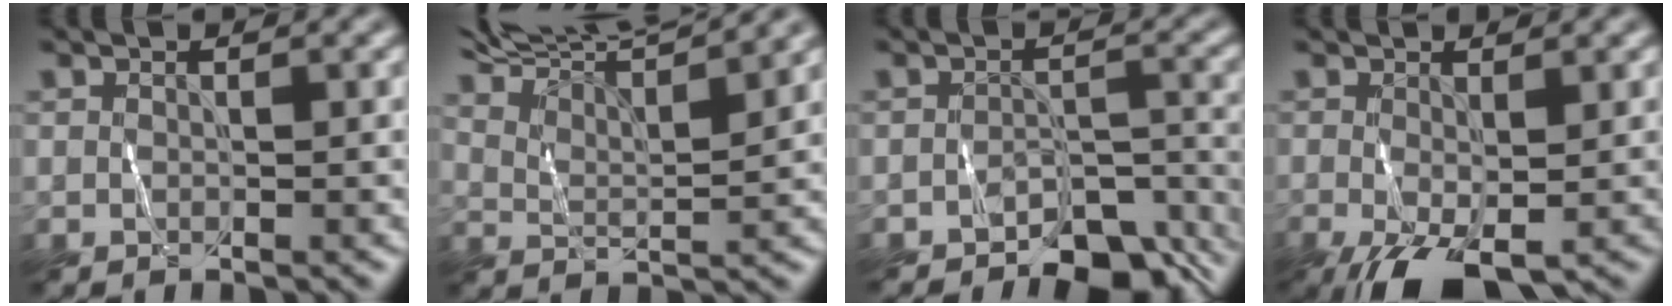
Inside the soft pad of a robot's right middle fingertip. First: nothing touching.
{"total": 10.5, "force": [9.4, 1.6, 4.5], "torque": [-0.083, 0.021, 0.112]}
{"total": 5.9, "force": [-4.8, 2.4, 2.6], "torque": [-0.026, -0.005, -0.070]}
{"total": 5.0, "force": [-2.3, 1.9, 4.0], "torque": [-0.090, -0.010, -0.036]}